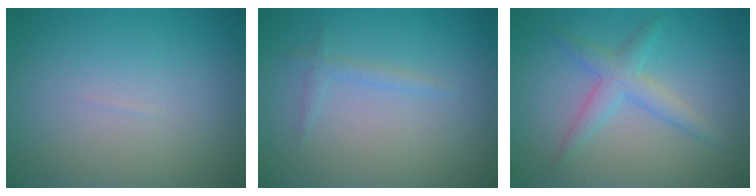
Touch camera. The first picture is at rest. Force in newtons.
{"total": 1.0, "press": 1.0, "slide": 0.1}
{"total": 2.8, "press": 2.8, "slide": 0.1}